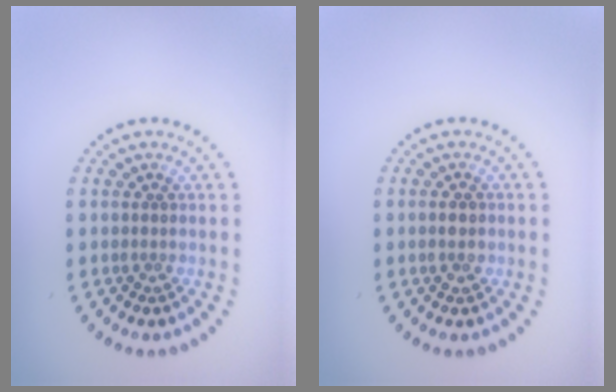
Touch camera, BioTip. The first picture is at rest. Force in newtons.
{"total": 1.8, "press": 1.8, "slide": 0.1}